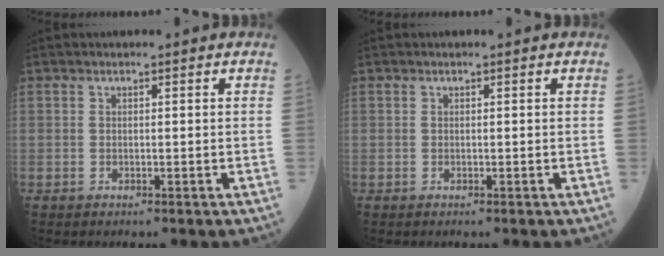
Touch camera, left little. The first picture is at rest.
{"total": 0.0}